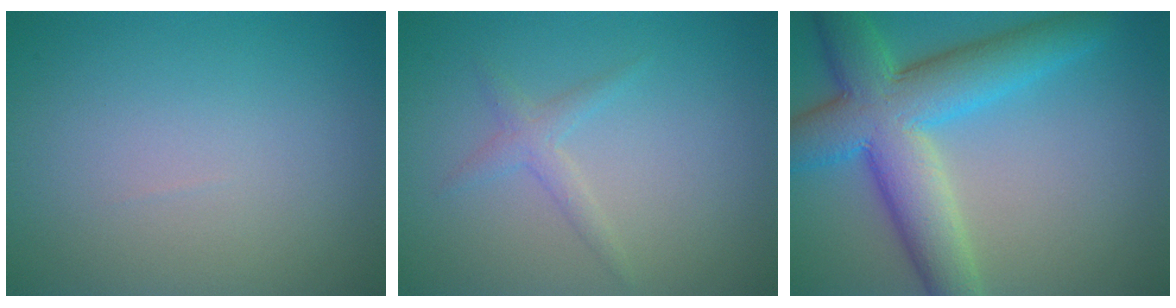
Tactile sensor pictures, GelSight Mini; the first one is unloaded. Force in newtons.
{"total": 1.4, "press": 1.4, "slide": 0.1}
{"total": 9.6, "press": 9.6, "slide": 0.3}